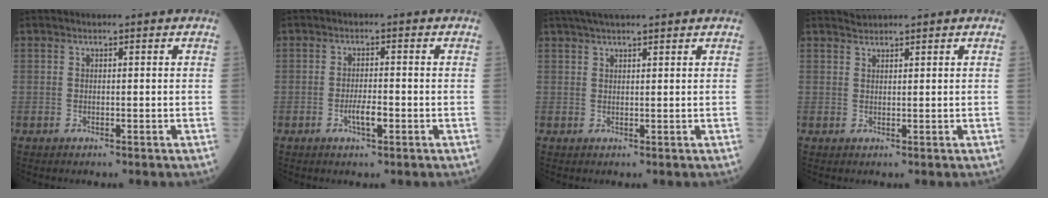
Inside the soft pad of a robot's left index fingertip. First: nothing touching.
{"total": 2.8, "force": [-1.3, 0.5, 2.4], "torque": [-0.043, -0.005, -0.025]}
{"total": 6.2, "force": [5.2, 0.4, 3.4], "torque": [-0.049, 0.029, 0.081]}
{"total": 0.9, "force": [0.8, -0.3, -0.4], "torque": [0.000, 0.003, 0.021]}